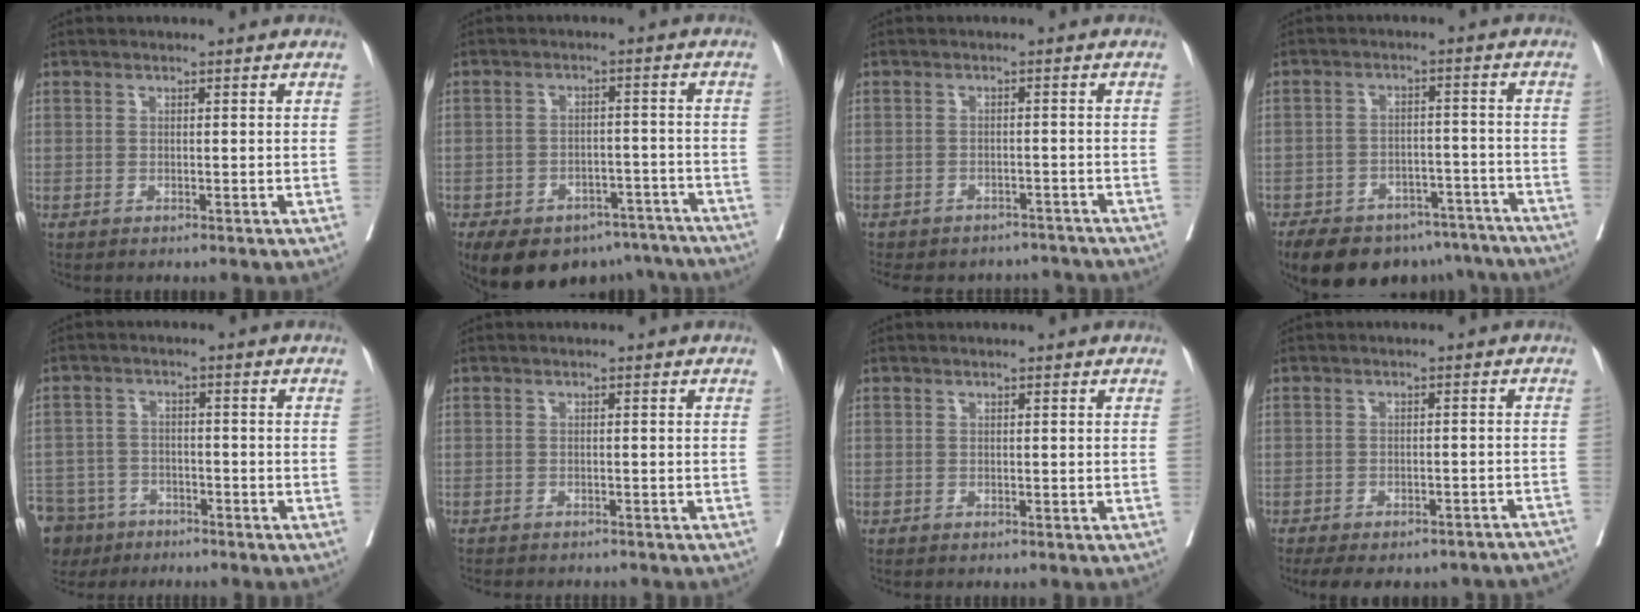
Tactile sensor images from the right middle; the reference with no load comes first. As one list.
[{"total": 18.0, "force": [-13.0, 10.2, 7.1], "torque": [-0.144, 0.010, -0.160]}, {"total": 12.7, "force": [-11.1, 5.5, 2.8], "torque": [-0.070, 0.010, -0.132]}, {"total": 17.8, "force": [-14.1, 8.3, 6.9], "torque": [-0.118, 0.008, -0.184]}, {"total": 14.2, "force": [-9.5, 9.7, 4.3], "torque": [-0.140, -0.006, -0.147]}, {"total": 6.3, "force": [-5.8, 1.8, 2.0], "torque": [-0.023, -0.001, -0.075]}, {"total": 0.0}, {"total": 16.8, "force": [-14.6, 5.3, 6.3], "torque": [-0.096, 0.012, -0.169]}]